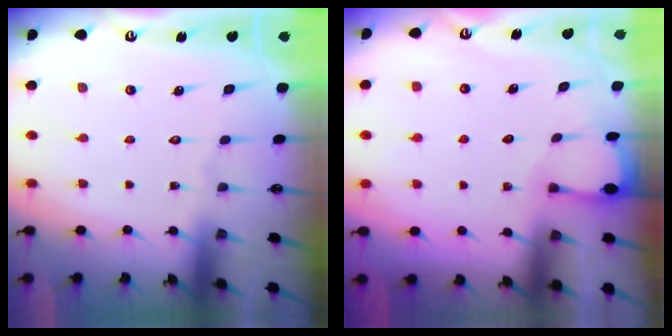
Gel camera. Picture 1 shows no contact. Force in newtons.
{"total": 1.3, "press": 1.3, "slide": 0.2}